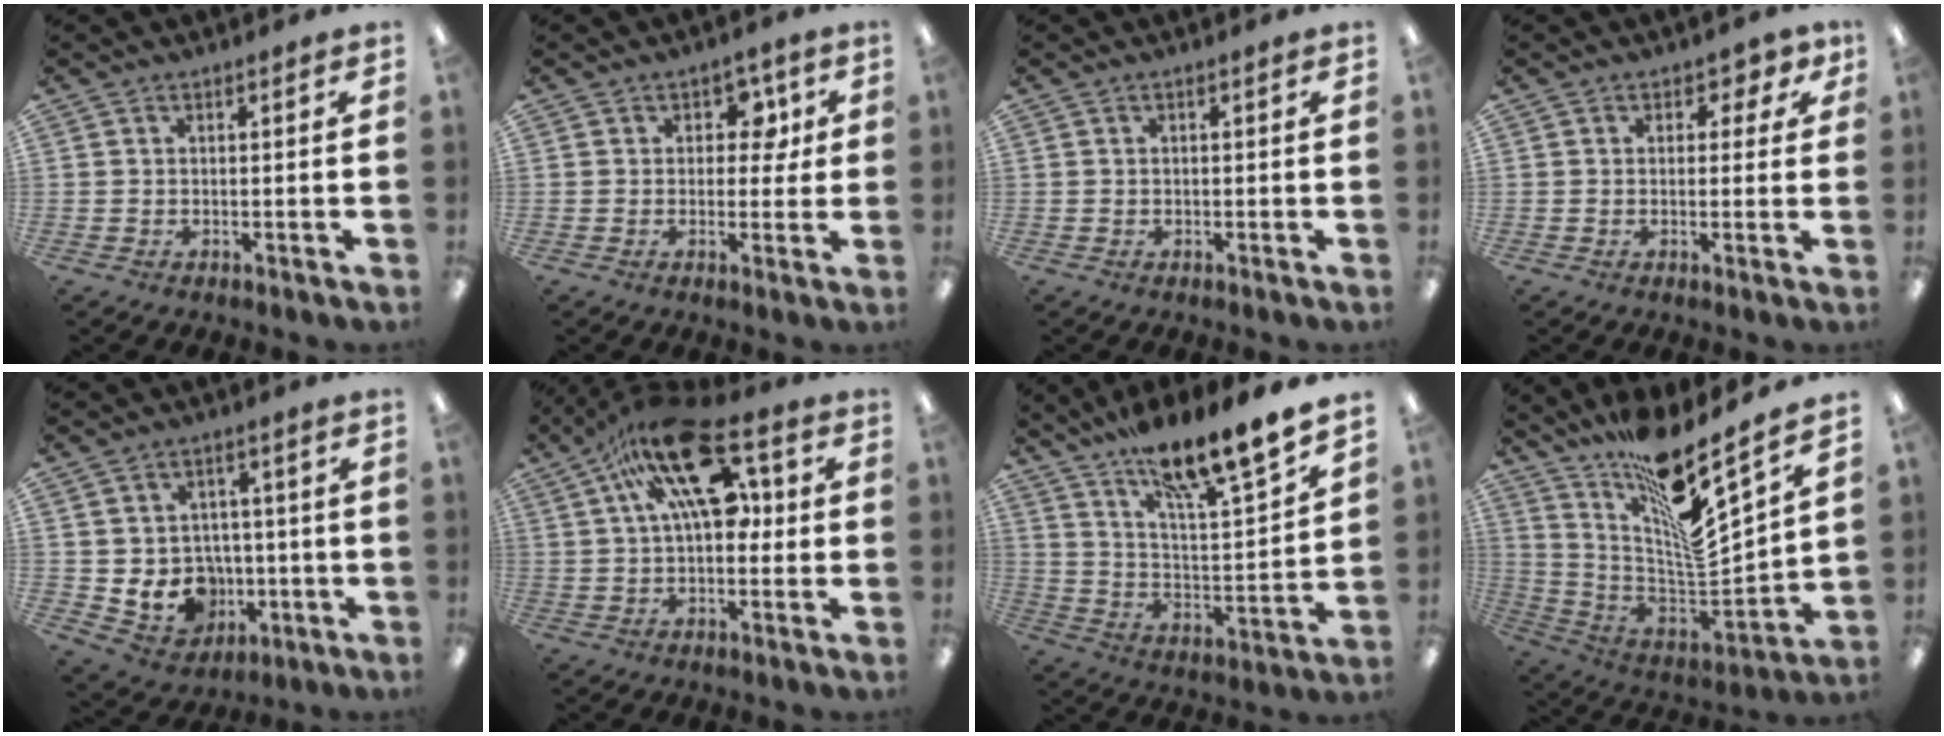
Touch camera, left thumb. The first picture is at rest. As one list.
[{"total": 5.9, "force": [2.1, 4.4, 3.4], "torque": [-0.037, 0.002, 0.029]}, {"total": 0.0}, {"total": 2.8, "force": [0.8, 2.3, 1.3], "torque": [-0.003, -0.001, 0.009]}, {"total": 9.3, "force": [-1.7, 8.5, 3.3], "torque": [-0.071, 0.012, -0.016]}, {"total": 19.7, "force": [7.8, 9.7, 15.2], "torque": [-0.260, -0.033, 0.128]}, {"total": 16.5, "force": [13.9, 1.7, 8.8], "torque": [-0.147, -0.098, 0.228]}, {"total": 17.0, "force": [13.1, 1.6, 10.7], "torque": [-0.180, -0.123, 0.213]}]